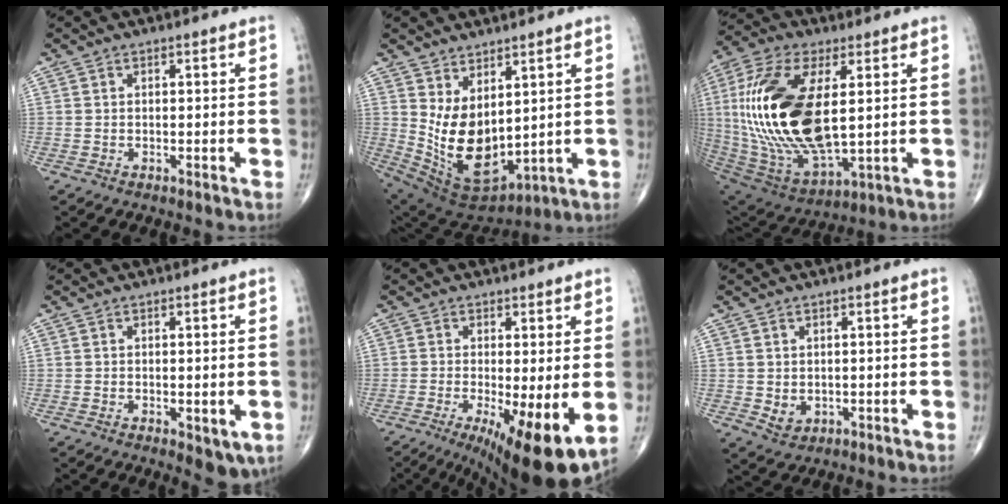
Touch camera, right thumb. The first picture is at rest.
{"total": 13.3, "force": [3.0, 7.2, 10.7], "torque": [-0.177, -0.038, 0.087]}
{"total": 27.0, "force": [2.9, 12.6, 23.7], "torque": [-0.497, -0.022, 0.065]}
{"total": 4.3, "force": [-1.1, 1.9, 3.7], "torque": [-0.036, -0.005, -0.007]}
{"total": 12.8, "force": [-3.3, 3.3, 11.9], "torque": [-0.174, -0.023, -0.041]}
{"total": 2.6, "force": [0.0, 2.2, 1.5], "torque": [-0.017, -0.004, 0.011]}